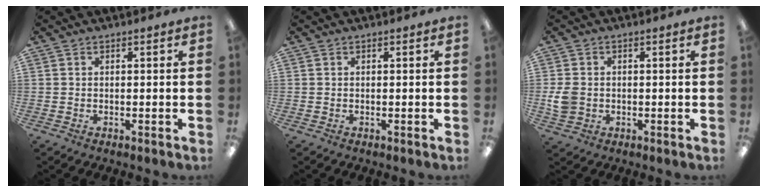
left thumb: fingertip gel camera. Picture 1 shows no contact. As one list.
[{"total": 0.0}, {"total": 4.7, "force": [-0.2, 3.9, 2.6], "torque": [-0.059, 0.005, -0.003]}]